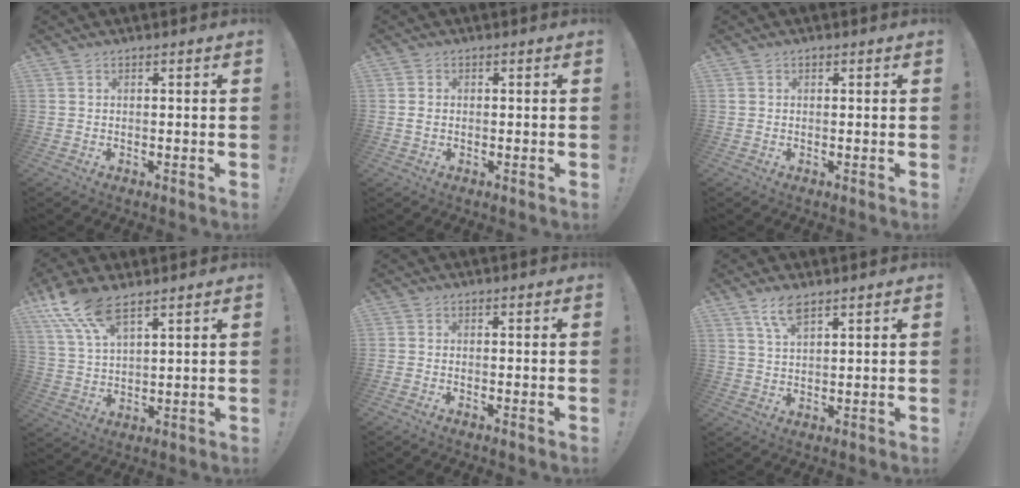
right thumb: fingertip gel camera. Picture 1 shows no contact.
{"total": 1.8, "force": [0.1, 1.3, 1.2], "torque": [-0.022, 0.006, 0.001]}
{"total": 0.8, "force": [0.3, 0.8, 0.2], "torque": [-0.008, 0.005, 0.006]}
{"total": 11.1, "force": [8.1, 3.8, 6.5], "torque": [-0.136, -0.035, 0.153]}
{"total": 1.3, "force": [-1.0, -0.3, 0.7], "torque": [-0.017, 0.001, -0.017]}
{"total": 5.8, "force": [3.8, 1.8, 4.0], "torque": [-0.085, -0.008, 0.069]}